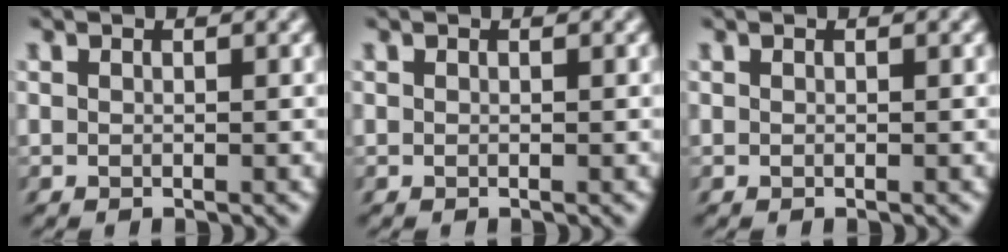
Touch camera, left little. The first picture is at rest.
{"total": 0.0}
{"total": 0.0}